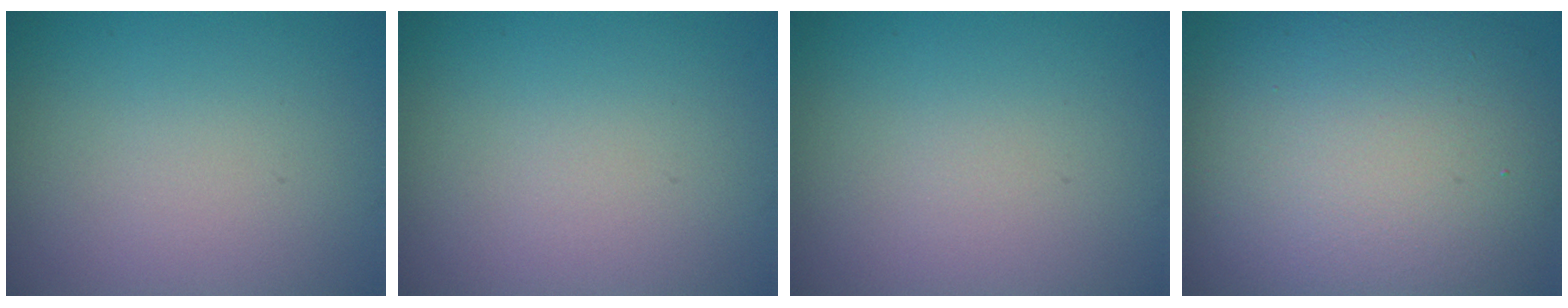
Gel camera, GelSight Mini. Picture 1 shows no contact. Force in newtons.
{"total": 0.0}
{"total": 0.0}
{"total": 13.1, "press": 13.1, "slide": 0.7}